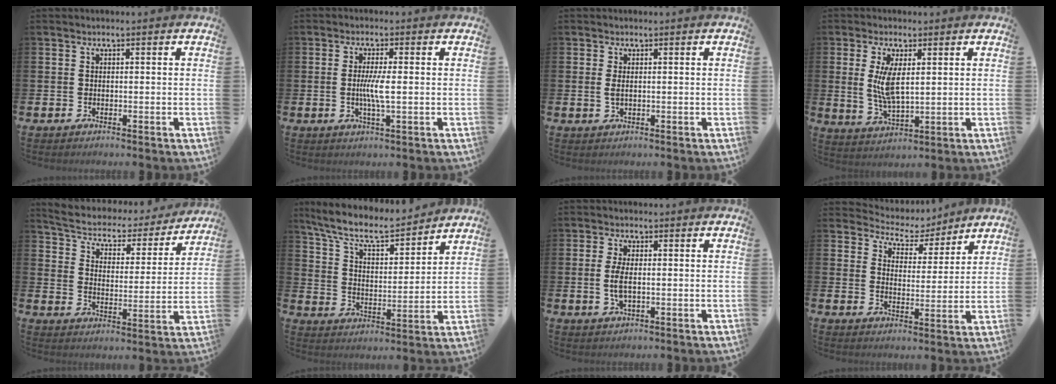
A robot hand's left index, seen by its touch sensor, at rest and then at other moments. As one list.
[{"total": 3.5, "force": [0.0, 0.4, 3.5], "torque": [-0.065, -0.002, -0.003]}, {"total": 1.3, "force": [0.3, 0.5, 1.2], "torque": [-0.014, 0.001, 0.001]}, {"total": 5.9, "force": [1.7, 2.3, 5.2], "torque": [-0.097, 0.000, 0.027]}, {"total": 4.8, "force": [4.4, 1.6, 1.0], "torque": [-0.045, -0.039, 0.068]}, {"total": 8.2, "force": [7.4, 2.0, 2.7], "torque": [-0.089, -0.049, 0.129]}, {"total": 3.2, "force": [0.0, 1.3, 3.0], "torque": [-0.064, 0.002, -0.004]}, {"total": 5.2, "force": [4.8, 2.0, -0.2], "torque": [-0.024, -0.043, 0.080]}]